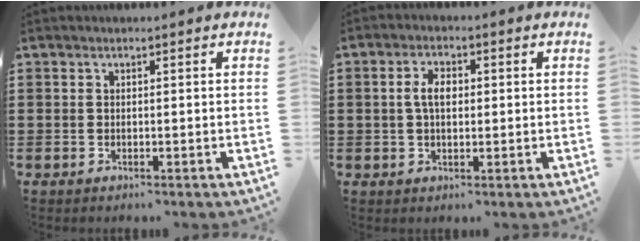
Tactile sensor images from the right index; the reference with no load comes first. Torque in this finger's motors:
{"motor_torque": [0.55, -0.47, 0.37, 0.03]}